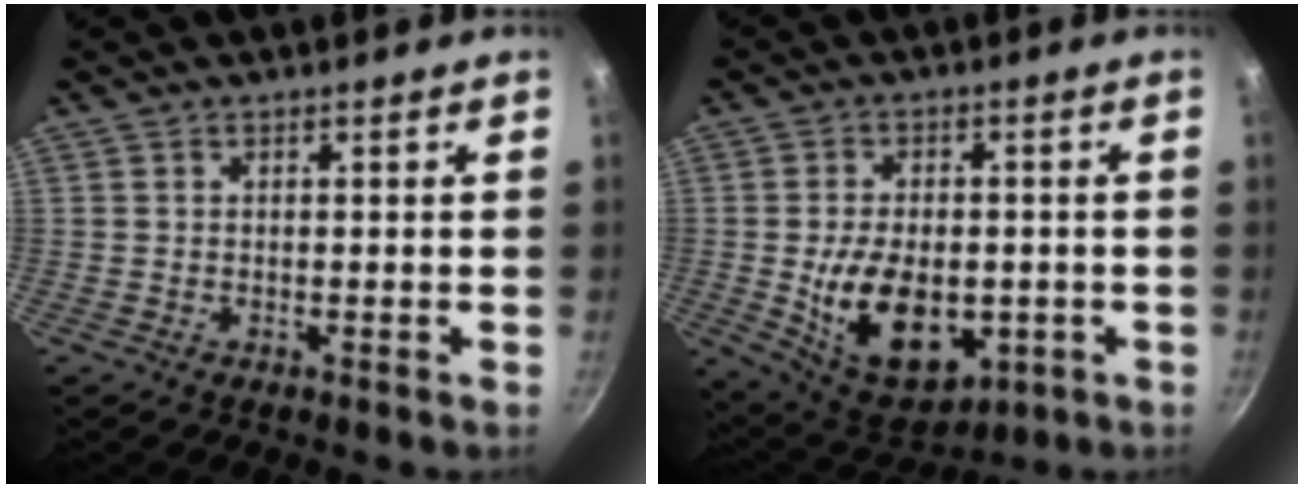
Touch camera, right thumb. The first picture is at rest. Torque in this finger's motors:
{"motor_torque": [-0.43, 0.91, 0.66, 0.20, 0.06]}